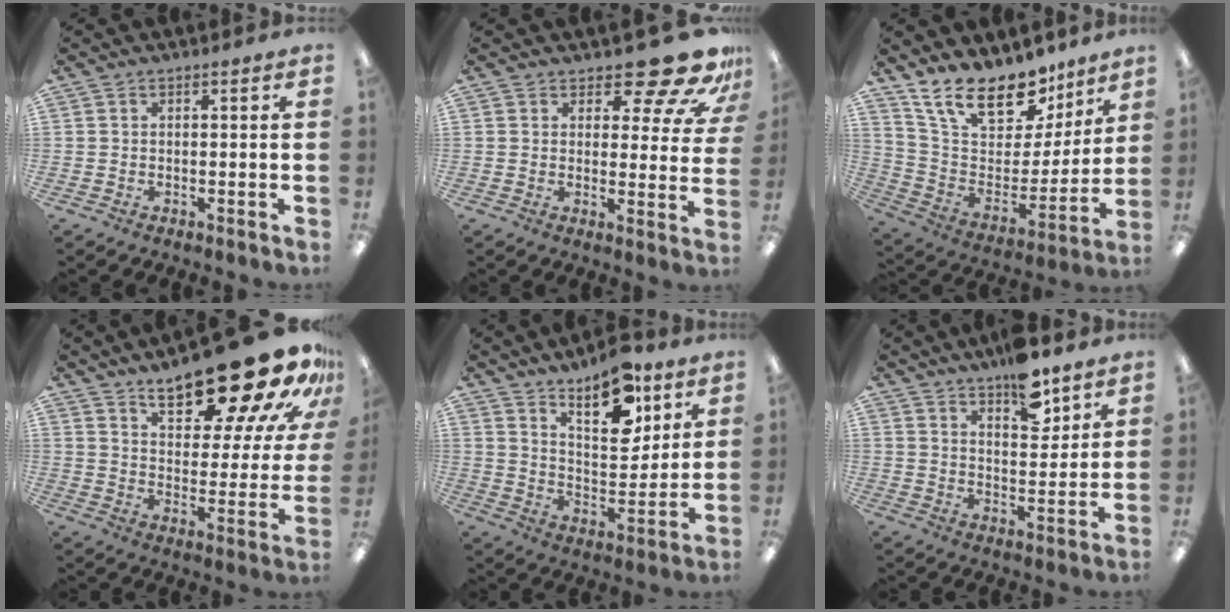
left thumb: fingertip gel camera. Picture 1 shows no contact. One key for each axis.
{"total": 13.7, "fx": 10.0, "fy": 5.2, "fz": 7.7, "tx": -0.097, "ty": -0.071, "tz": 0.172}
{"total": 20.4, "fx": 15.2, "fy": 9.4, "fz": 9.7, "tx": -0.181, "ty": -0.102, "tz": 0.279}
{"total": 23.2, "fx": 16.9, "fy": 7.6, "fz": 14.0, "tx": -0.192, "ty": -0.110, "tz": 0.274}
{"total": 14.4, "fx": 9.8, "fy": 6.5, "fz": 8.2, "tx": -0.111, "ty": -0.056, "tz": 0.169}
{"total": 10.1, "fx": 7.8, "fy": 4.0, "fz": 5.1, "tx": -0.058, "ty": -0.050, "tz": 0.132}